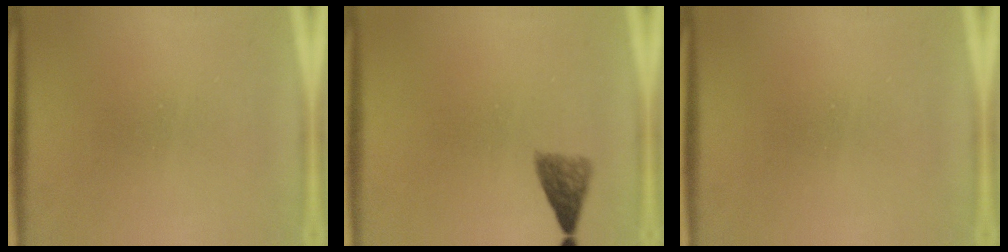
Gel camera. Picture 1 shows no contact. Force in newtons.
{"total": 2.9}
{"total": 0.0}